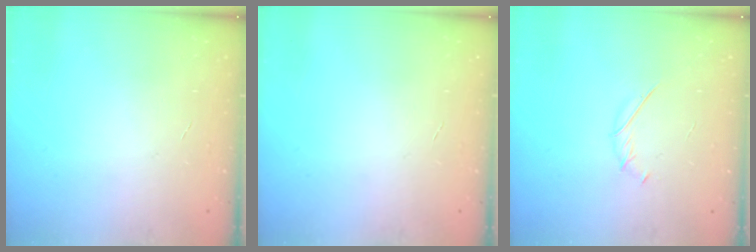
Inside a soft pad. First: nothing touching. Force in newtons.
{"total": 0.0}
{"total": 1.9, "press": 1.8, "slide": 0.6}